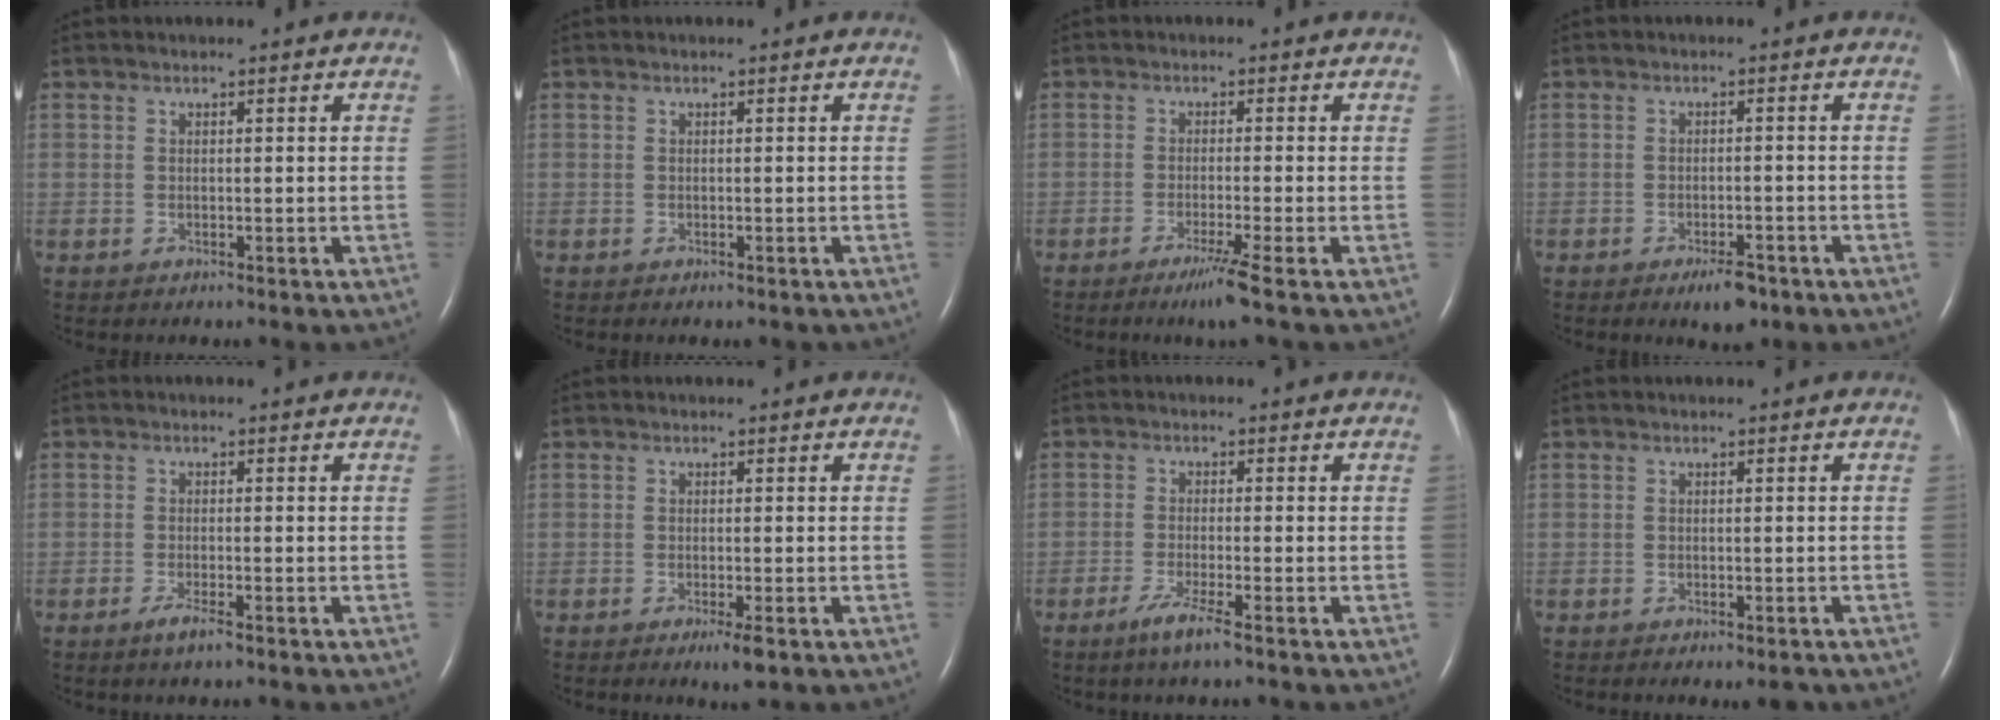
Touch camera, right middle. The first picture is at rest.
{"total": 0.6, "force": [-0.5, 0.2, 0.3], "torque": [-0.005, -0.002, -0.005]}
{"total": 3.7, "force": [-2.4, -1.3, 2.6], "torque": [-0.051, -0.012, -0.047]}
{"total": 3.9, "force": [-2.6, 1.3, 2.5], "torque": [-0.041, -0.001, -0.036]}
{"total": 2.1, "force": [-1.4, 0.1, 1.6], "torque": [-0.038, -0.005, -0.029]}
{"total": 2.2, "force": [-1.1, 0.2, 1.8], "torque": [-0.028, -0.006, -0.016]}
{"total": 3.7, "force": [-2.4, -0.3, 2.8], "torque": [-0.063, -0.011, -0.049]}
{"total": 1.9, "force": [-1.4, 0.5, 1.2], "torque": [-0.012, -0.005, -0.014]}